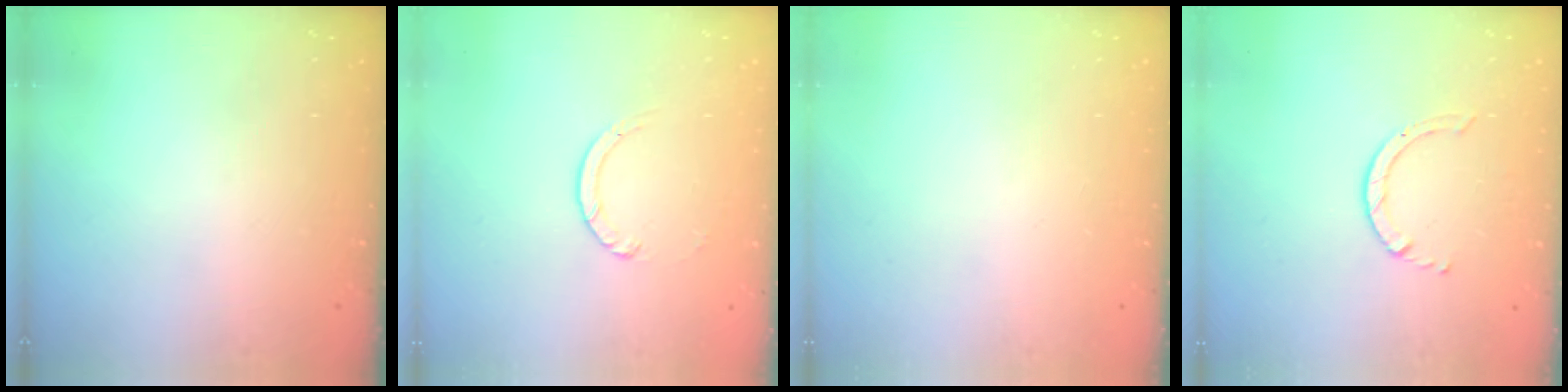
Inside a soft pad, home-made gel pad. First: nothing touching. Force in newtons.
{"total": 2.7, "press": 2.7, "slide": 0.3}
{"total": 0.0}
{"total": 2.5, "press": 2.4, "slide": 0.3}